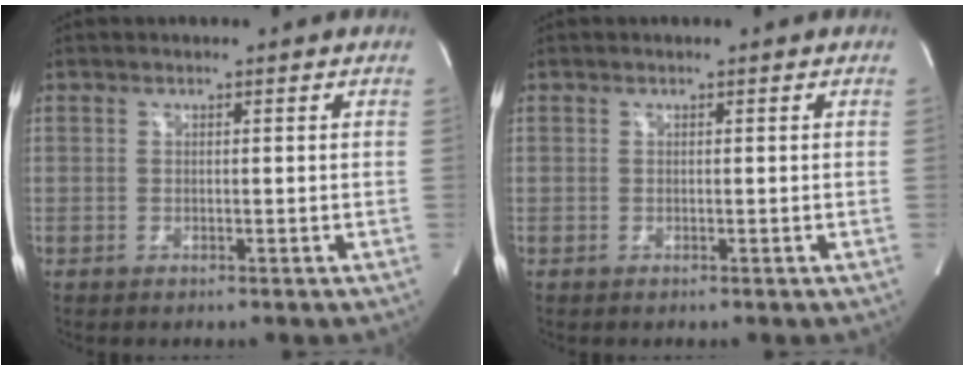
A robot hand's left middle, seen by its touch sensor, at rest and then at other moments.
{"total": 0.0}